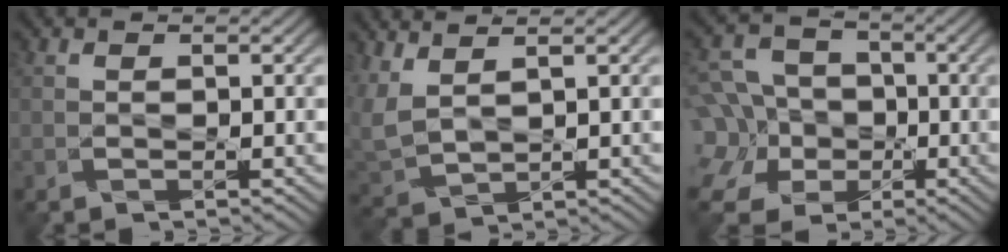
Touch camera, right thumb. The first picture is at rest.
{"total": 4.8, "force": [3.2, 1.7, 3.2], "torque": [-0.109, 0.004, 0.074]}
{"total": 13.4, "force": [-3.5, 11.5, 5.9], "torque": [-0.203, -0.014, -0.076]}